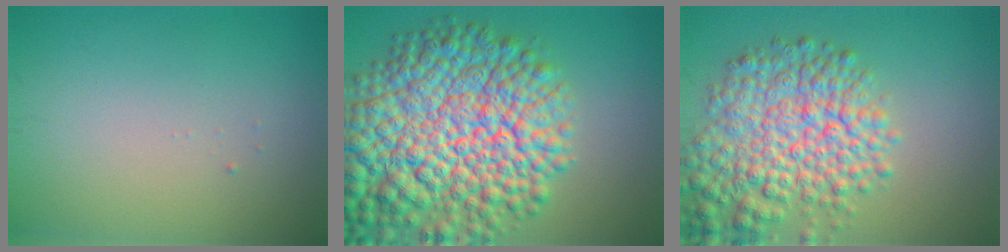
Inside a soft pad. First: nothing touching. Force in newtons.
{"total": 15.2, "press": 15.2, "slide": 0.5}
{"total": 8.2, "press": 8.2, "slide": 0.3}